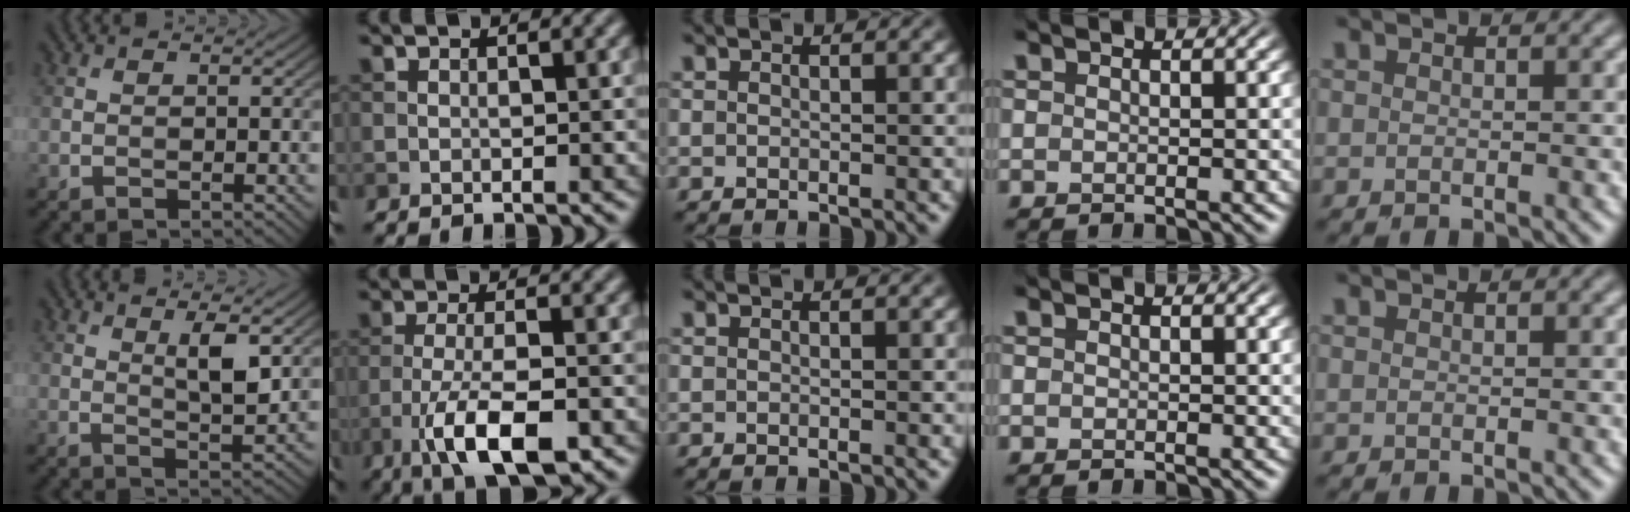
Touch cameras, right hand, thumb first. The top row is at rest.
{"thumb": {"total": 4.7, "force": [1.8, 1.2, 4.2], "torque": [-0.084, -0.008, 0.036]}, "index": {"total": 6.9, "force": [-2.9, 2.2, 5.9], "torque": [-0.113, -0.005, -0.055]}}